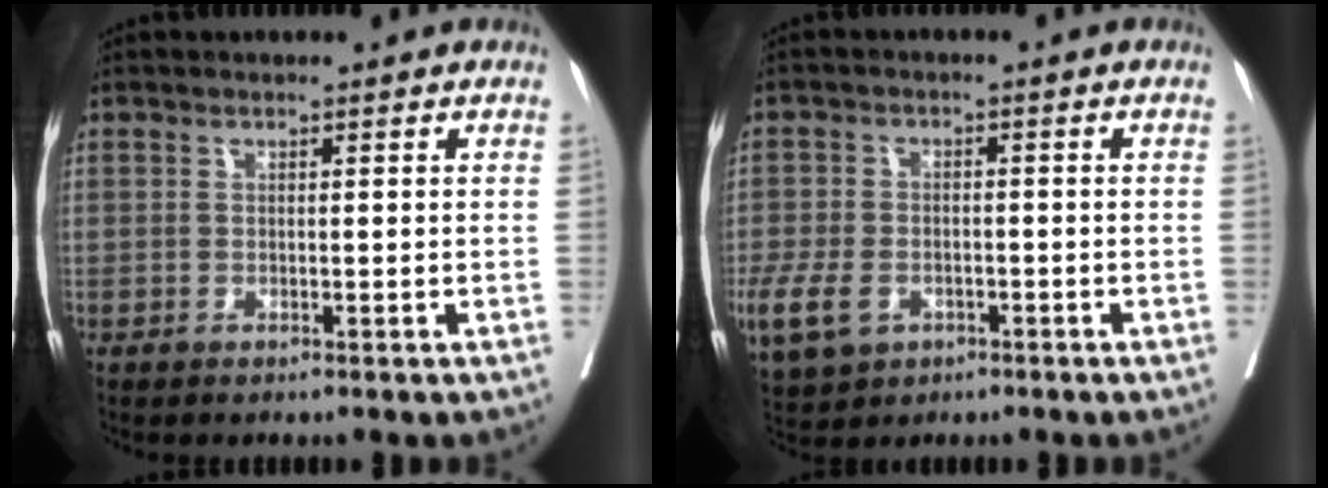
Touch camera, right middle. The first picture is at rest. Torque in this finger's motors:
{"motor_torque": [0.43, -0.37, 0.23, 0.06]}